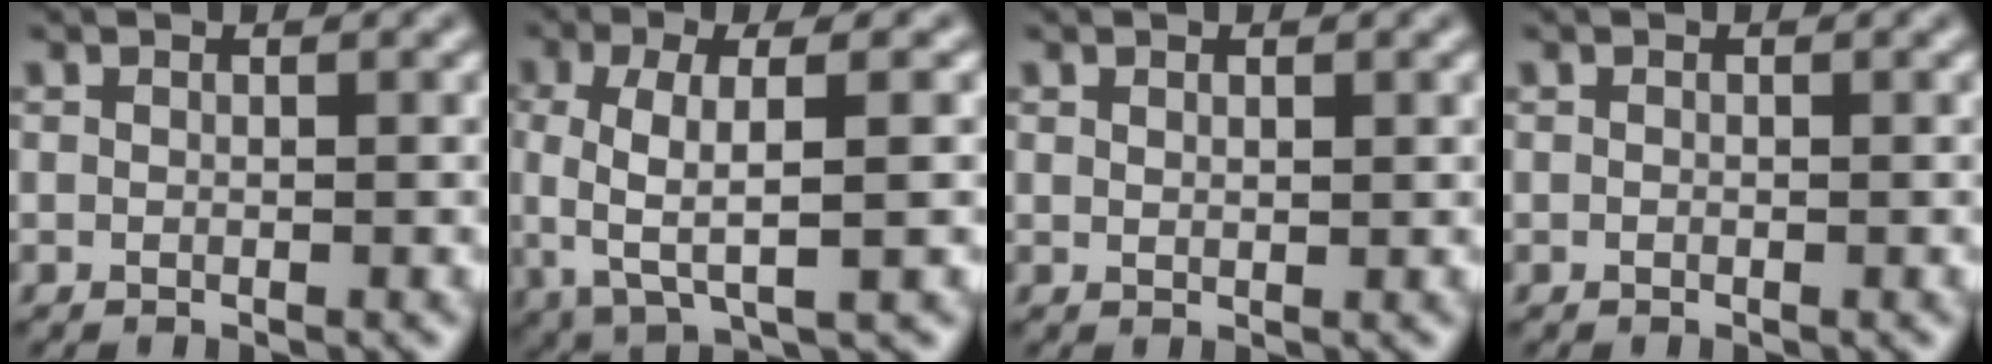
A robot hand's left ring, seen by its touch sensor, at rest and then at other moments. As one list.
[{"total": 5.8, "force": [0.0, 1.7, 5.5], "torque": [-0.104, 0.001, -0.001]}, {"total": 0.6, "force": [0.4, 0.4, 0.3], "torque": [-0.006, -0.002, 0.009]}, {"total": 0.0}]